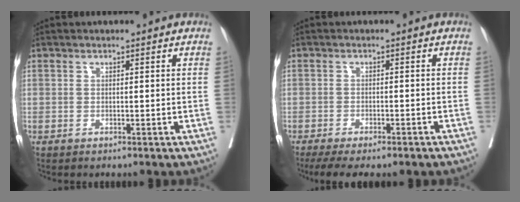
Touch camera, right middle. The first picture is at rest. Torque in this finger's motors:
{"motor_torque": [1.07, -1.07, 0.18, 0.06]}